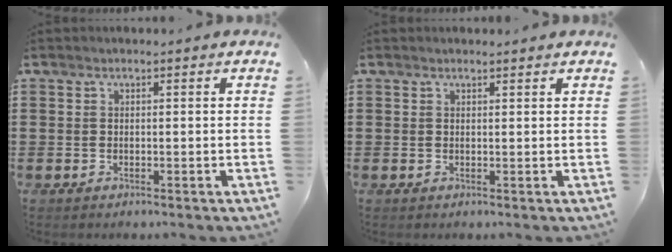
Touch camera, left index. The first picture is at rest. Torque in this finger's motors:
{"motor_torque": [-0.08, -0.54, -0.07, -0.02]}